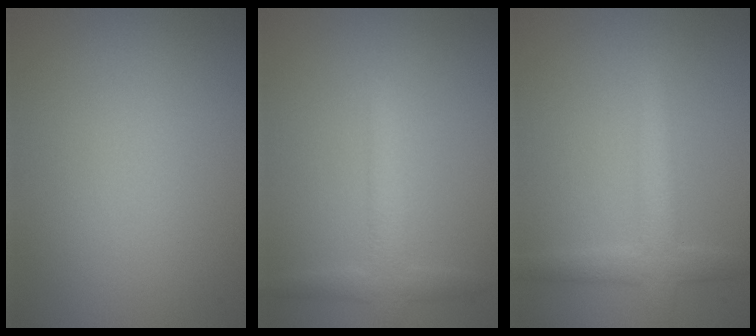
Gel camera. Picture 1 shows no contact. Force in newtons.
{"total": 2.5, "press": 2.5, "slide": 0.1}
{"total": 3.0, "press": 3.0, "slide": 0.2}